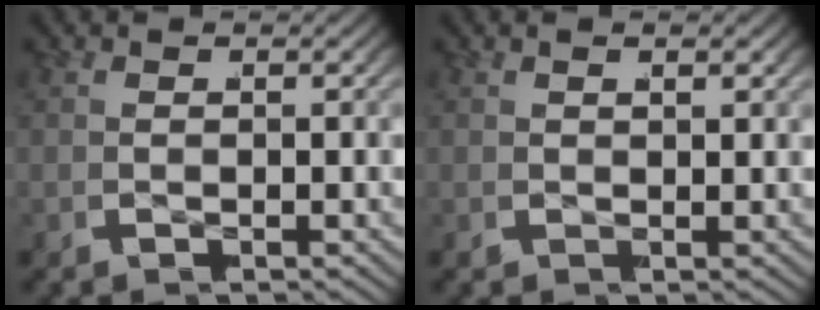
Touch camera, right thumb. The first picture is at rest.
{"total": 0.9, "force": [0.6, -0.7, -0.1], "torque": [0.007, 0.009, 0.010]}